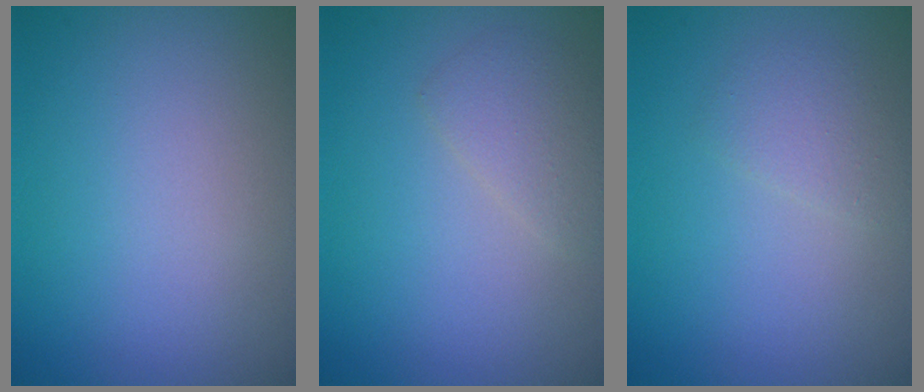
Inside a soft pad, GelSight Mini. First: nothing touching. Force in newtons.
{"total": 1.7, "press": 1.7, "slide": 0.1}
{"total": 1.5, "press": 1.5, "slide": 0.0}